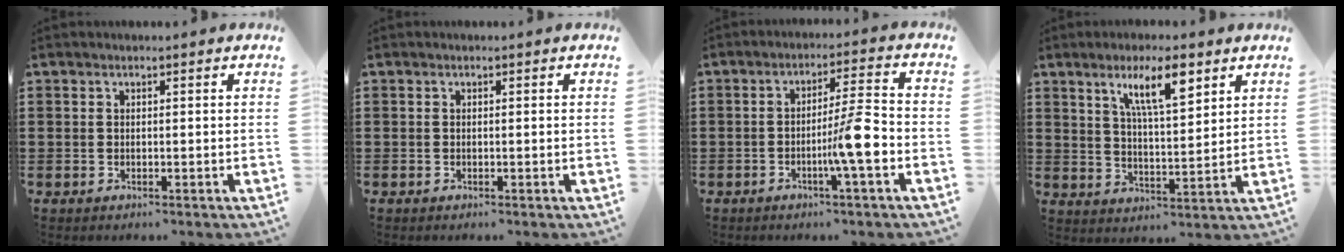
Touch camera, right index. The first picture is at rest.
{"total": 0.0}
{"total": 7.9, "force": [-2.5, 0.2, 7.5], "torque": [-0.117, -0.005, -0.046]}
{"total": 8.6, "force": [4.8, 2.1, 6.8], "torque": [-0.120, -0.003, 0.077]}